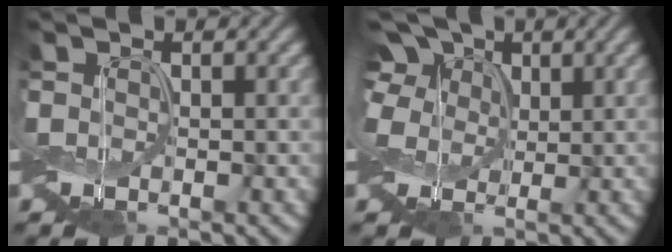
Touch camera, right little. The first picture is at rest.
{"total": 5.0, "force": [1.8, 3.8, 2.7], "torque": [-0.085, 0.029, 0.018]}